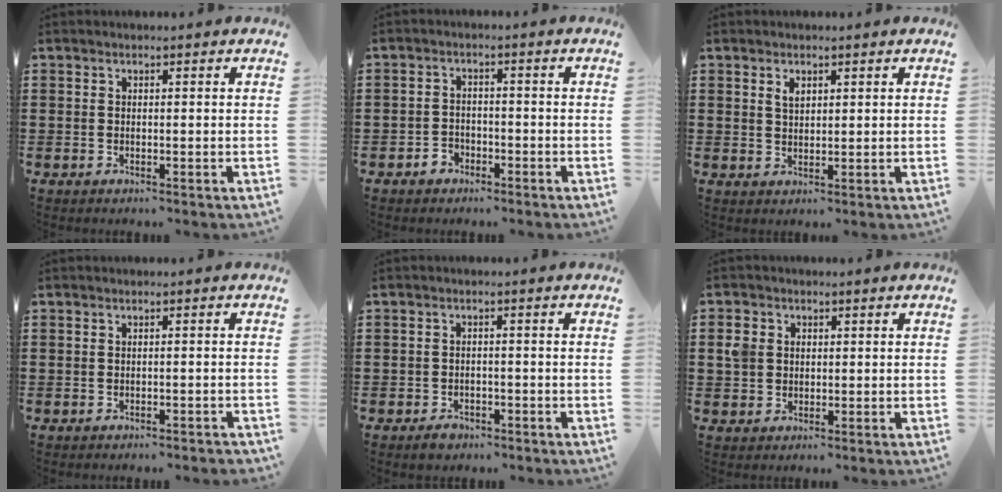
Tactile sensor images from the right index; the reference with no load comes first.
{"total": 2.2, "force": [-1.6, 1.4, 0.3], "torque": [-0.012, 0.004, -0.036]}
{"total": 1.8, "force": [1.0, 1.1, 1.1], "torque": [-0.024, 0.004, 0.018]}
{"total": 0.7, "force": [-0.7, -0.1, 0.2], "torque": [-0.006, -0.004, -0.014]}
{"total": 1.6, "force": [-1.4, 0.8, 0.4], "torque": [-0.011, 0.001, -0.030]}
{"total": 3.1, "force": [0.5, 2.6, 1.6], "torque": [-0.047, 0.008, 0.005]}